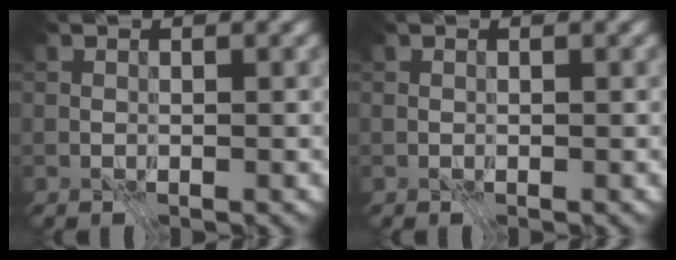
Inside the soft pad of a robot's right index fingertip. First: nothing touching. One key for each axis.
{"total": 0.0}